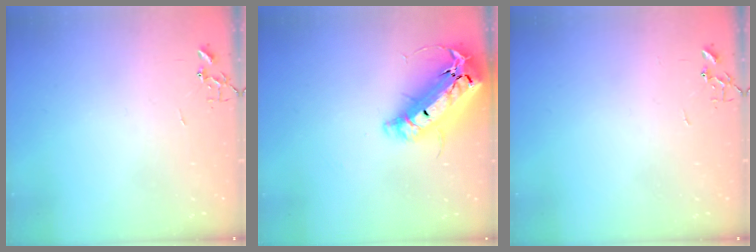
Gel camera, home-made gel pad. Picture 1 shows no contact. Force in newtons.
{"total": 25.0, "press": 24.5, "slide": 4.9}
{"total": 0.0}